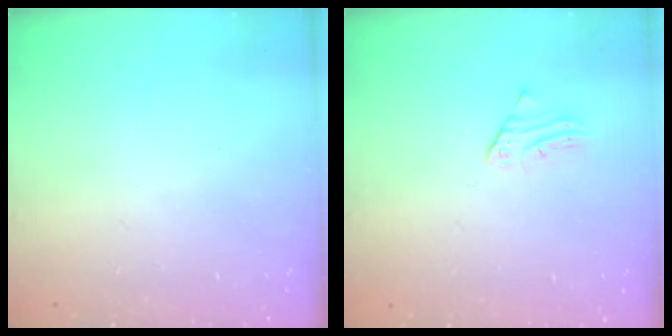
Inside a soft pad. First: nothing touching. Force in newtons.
{"total": 1.9, "press": 1.9, "slide": 0.2}